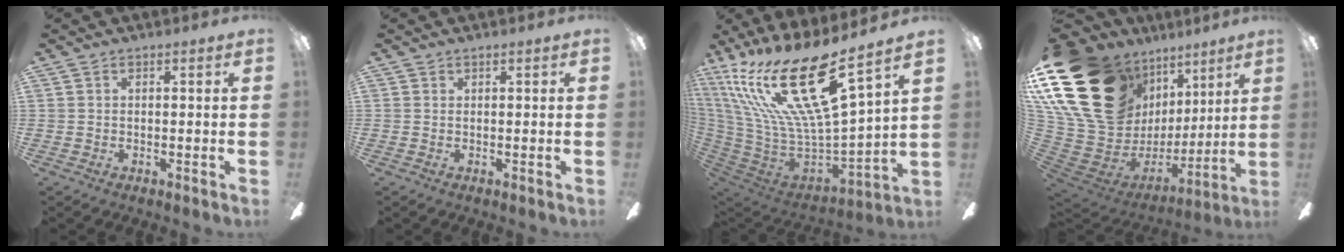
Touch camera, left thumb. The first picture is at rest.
{"total": 0.0}
{"total": 26.7, "force": [15.5, 6.8, 20.6], "torque": [-0.422, -0.107, 0.262]}
{"total": 28.7, "force": [12.6, 19.2, 17.3], "torque": [-0.328, -0.088, 0.281]}